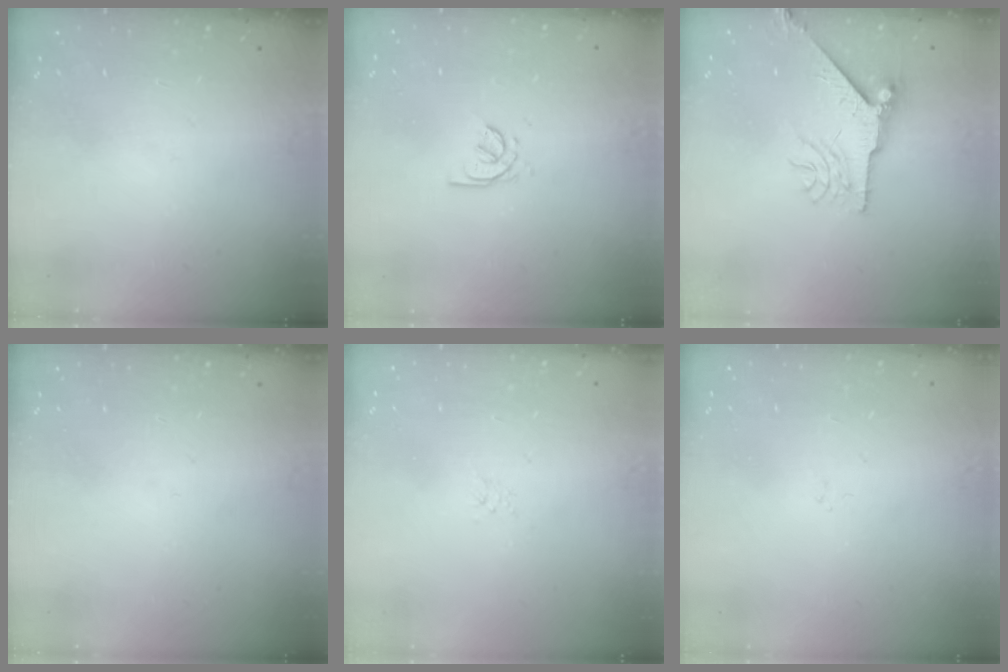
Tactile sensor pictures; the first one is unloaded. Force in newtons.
{"total": 2.4, "press": 2.4, "slide": 0.6}
{"total": 8.3, "press": 8.2, "slide": 0.8}
{"total": 0.0}
{"total": 1.7, "press": 1.6, "slide": 0.4}
{"total": 0.0}